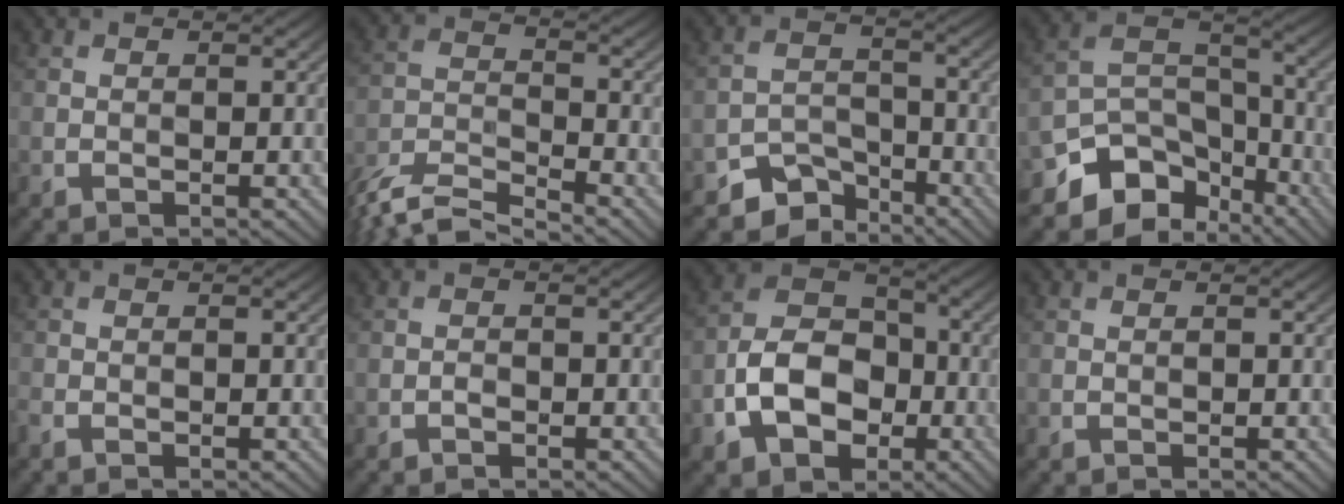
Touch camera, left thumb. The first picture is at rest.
{"total": 9.1, "force": [-7.9, 2.0, 4.0], "torque": [-0.088, -0.012, -0.159]}
{"total": 5.7, "force": [-4.6, 2.9, 1.7], "torque": [-0.023, -0.004, -0.090]}
{"total": 10.7, "force": [-7.6, 6.3, 4.3], "torque": [-0.078, -0.010, -0.139]}
{"total": 1.1, "force": [-0.9, 0.5, 0.5], "torque": [-0.015, -0.003, -0.019]}
{"total": 0.9, "force": [-0.6, 0.5, 0.5], "torque": [-0.008, 0.001, -0.012]}
{"total": 10.5, "force": [-3.5, 7.2, 6.7], "torque": [-0.138, -0.004, -0.076]}
{"total": 0.0}